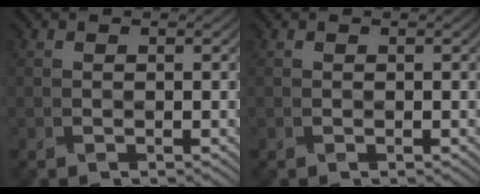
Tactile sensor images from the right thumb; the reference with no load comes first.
{"total": 0.0}